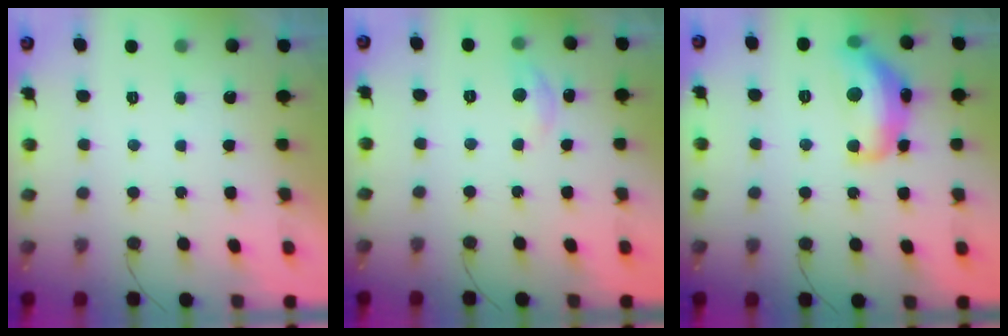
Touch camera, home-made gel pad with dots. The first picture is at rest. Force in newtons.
{"total": 3.9, "press": 3.9, "slide": 0.6}
{"total": 15.4, "press": 15.4, "slide": 0.7}